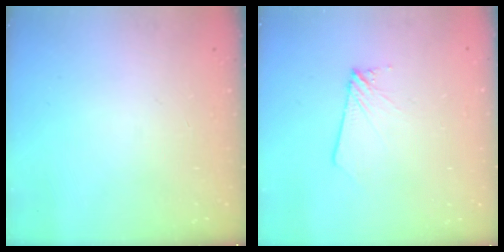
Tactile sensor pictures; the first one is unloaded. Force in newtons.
{"total": 2.4, "press": 2.3, "slide": 0.3}